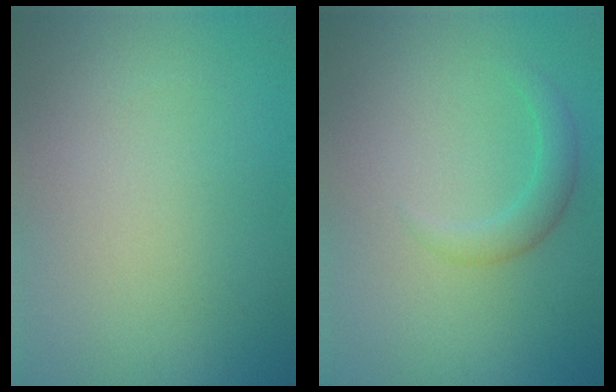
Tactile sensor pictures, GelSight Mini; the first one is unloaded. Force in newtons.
{"total": 2.0, "press": 2.0, "slide": 0.2}